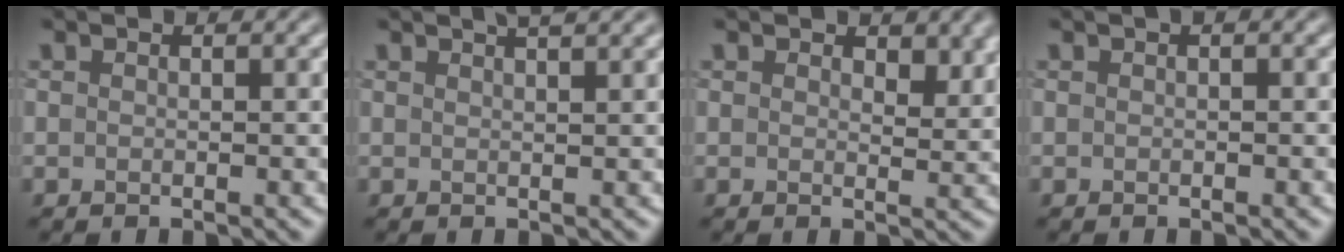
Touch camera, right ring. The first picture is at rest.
{"total": 3.0, "force": [2.0, 1.0, 1.9], "torque": [0.002, 0.013, 0.003]}
{"total": 2.1, "force": [1.3, 1.1, 1.3], "torque": [-0.020, -0.007, 0.019]}
{"total": 0.6, "force": [0.2, 0.1, 0.5], "torque": [-0.008, 0.005, 0.004]}